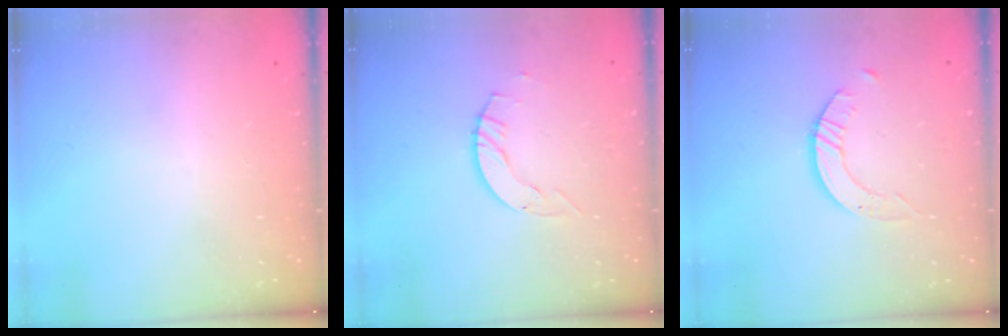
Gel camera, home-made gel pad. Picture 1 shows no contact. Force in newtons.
{"total": 2.1, "press": 2.1, "slide": 0.3}
{"total": 3.0, "press": 3.0, "slide": 0.2}